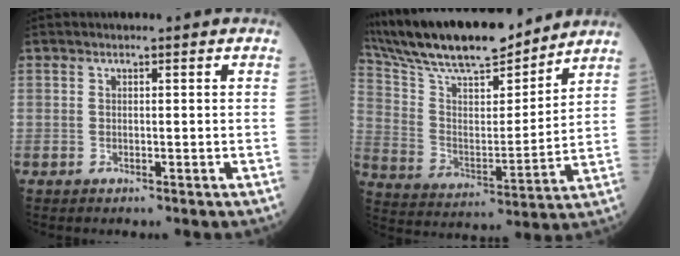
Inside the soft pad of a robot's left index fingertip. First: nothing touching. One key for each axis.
{"total": 20.4, "fx": 18.0, "fy": 3.4, "fz": 8.9, "tx": -0.172, "ty": 0.013, "tz": 0.310}